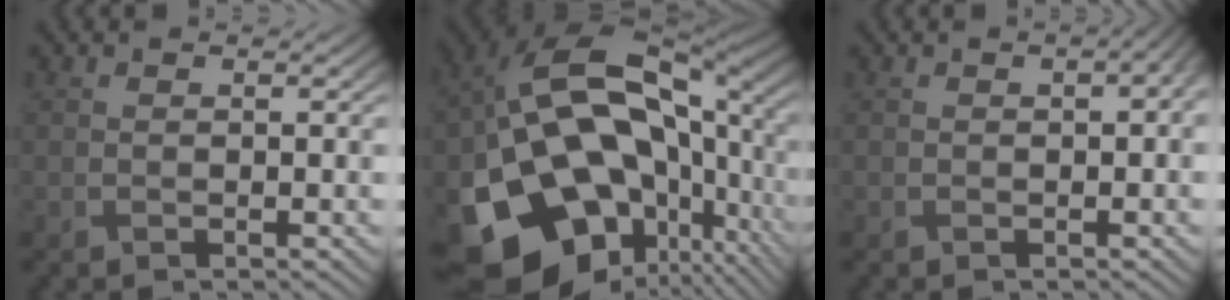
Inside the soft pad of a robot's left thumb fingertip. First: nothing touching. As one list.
[{"total": 22.6, "force": [-4.1, 16.4, 15.1], "torque": [-0.306, -0.065, -0.033]}, {"total": 2.6, "force": [0.3, 1.1, 2.4], "torque": [-0.035, 0.003, 0.010]}]